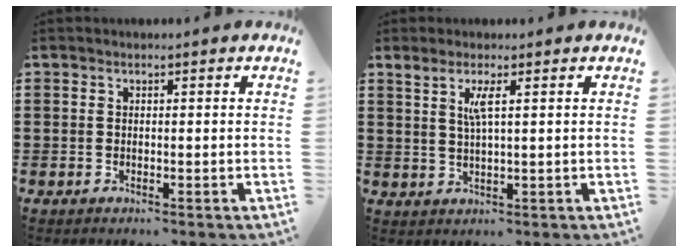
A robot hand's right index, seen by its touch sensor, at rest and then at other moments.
{"total": 3.1, "force": [1.3, 0.1, 2.8], "torque": [-0.060, -0.001, 0.020]}